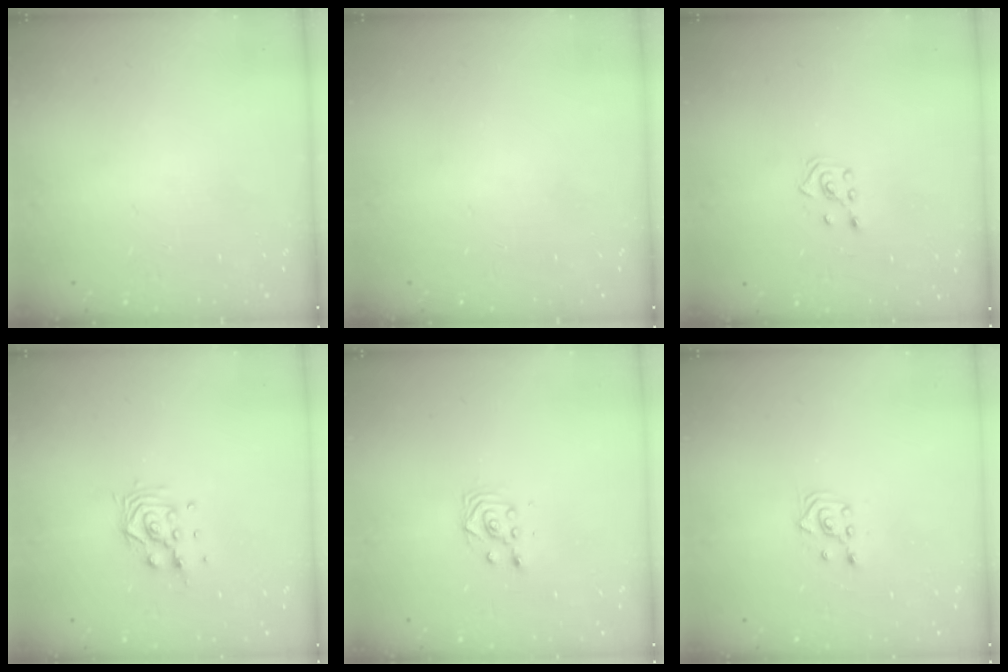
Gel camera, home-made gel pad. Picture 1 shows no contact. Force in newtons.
{"total": 0.0}
{"total": 3.4, "press": 3.4, "slide": 0.6}
{"total": 8.6, "press": 8.5, "slide": 0.9}
{"total": 2.9, "press": 2.9, "slide": 0.1}
{"total": 2.4, "press": 2.2, "slide": 0.8}